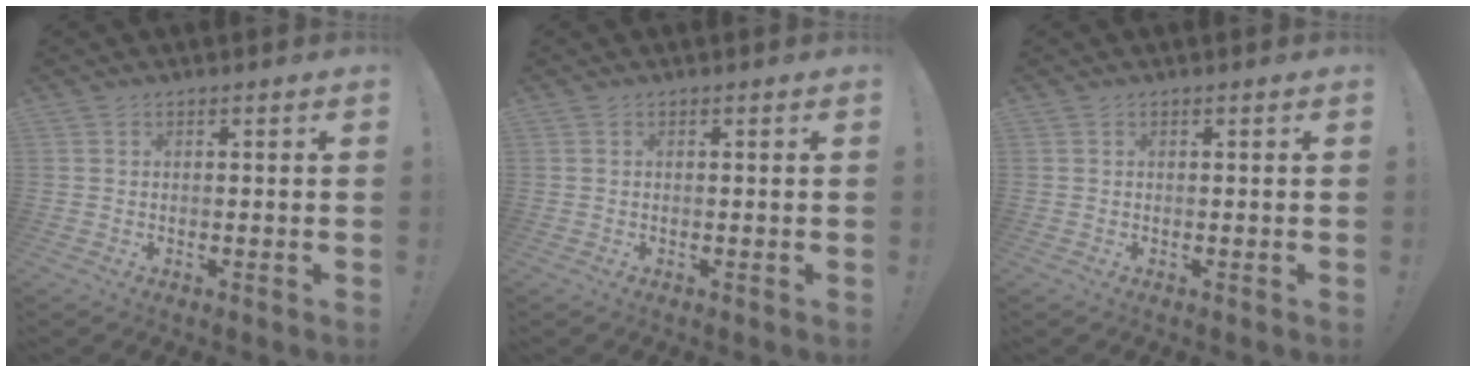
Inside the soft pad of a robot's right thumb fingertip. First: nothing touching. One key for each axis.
{"total": 0.0}
{"total": 0.0}